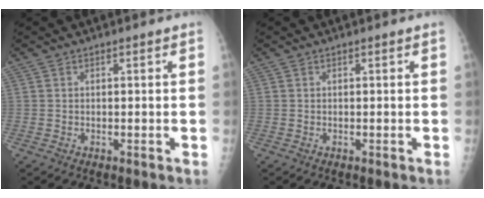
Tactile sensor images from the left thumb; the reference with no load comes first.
{"total": 0.0}